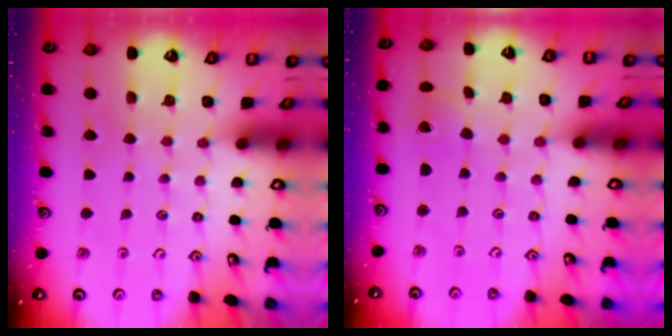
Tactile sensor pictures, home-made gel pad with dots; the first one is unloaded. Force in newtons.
{"total": 1.0, "press": 1.0, "slide": 0.0}